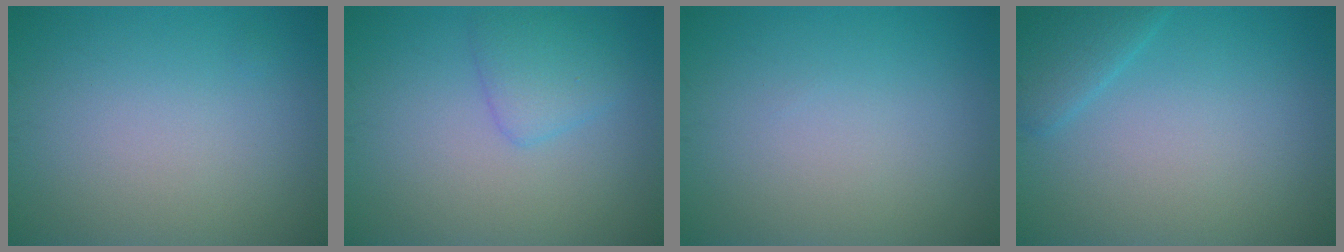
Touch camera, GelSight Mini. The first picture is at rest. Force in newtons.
{"total": 2.5, "press": 2.4, "slide": 0.2}
{"total": 0.0}
{"total": 2.2, "press": 2.2, "slide": 0.1}